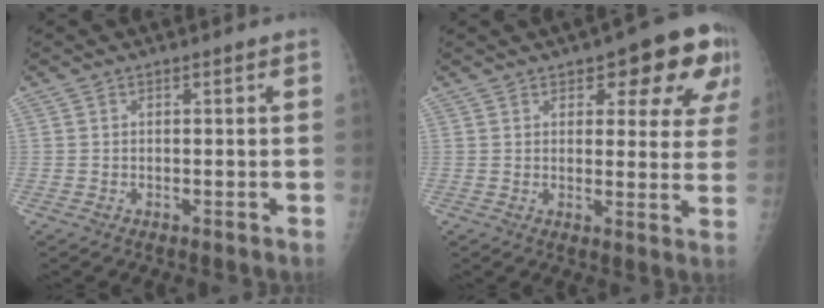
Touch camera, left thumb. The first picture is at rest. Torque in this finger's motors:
{"motor_torque": [0.30, 0.52, 0.07, -0.11, 0.17]}